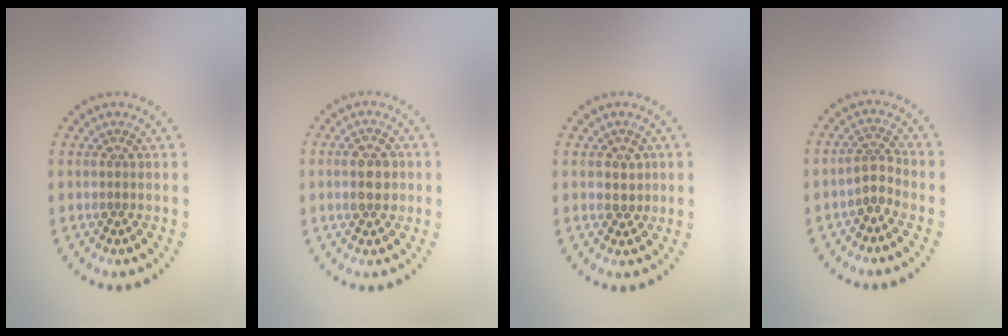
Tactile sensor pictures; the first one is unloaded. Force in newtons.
{"total": 2.8, "press": 2.8, "slide": 0.2}
{"total": 1.5, "press": 1.4, "slide": 0.7}
{"total": 1.9, "press": 1.2, "slide": 1.4}